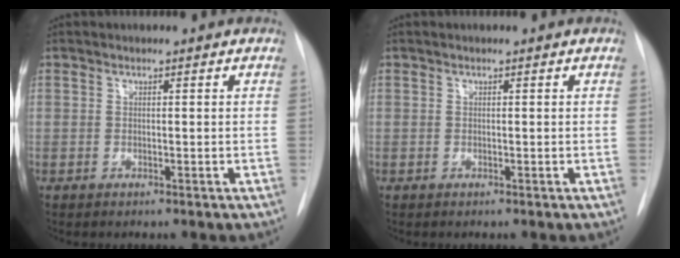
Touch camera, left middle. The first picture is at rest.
{"total": 0.0}